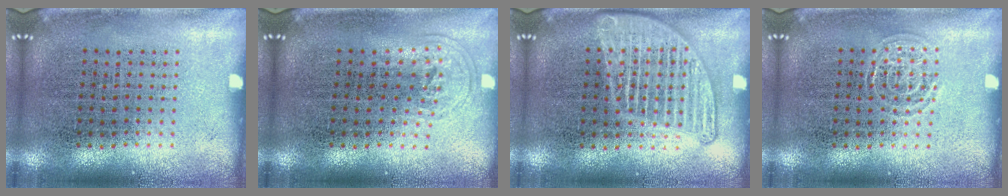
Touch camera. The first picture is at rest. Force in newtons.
{"total": 0.8, "press": 0.6, "slide": 0.6}
{"total": 1.7, "press": 1.7, "slide": 0.2}
{"total": 1.3, "press": 1.3, "slide": 0.2}